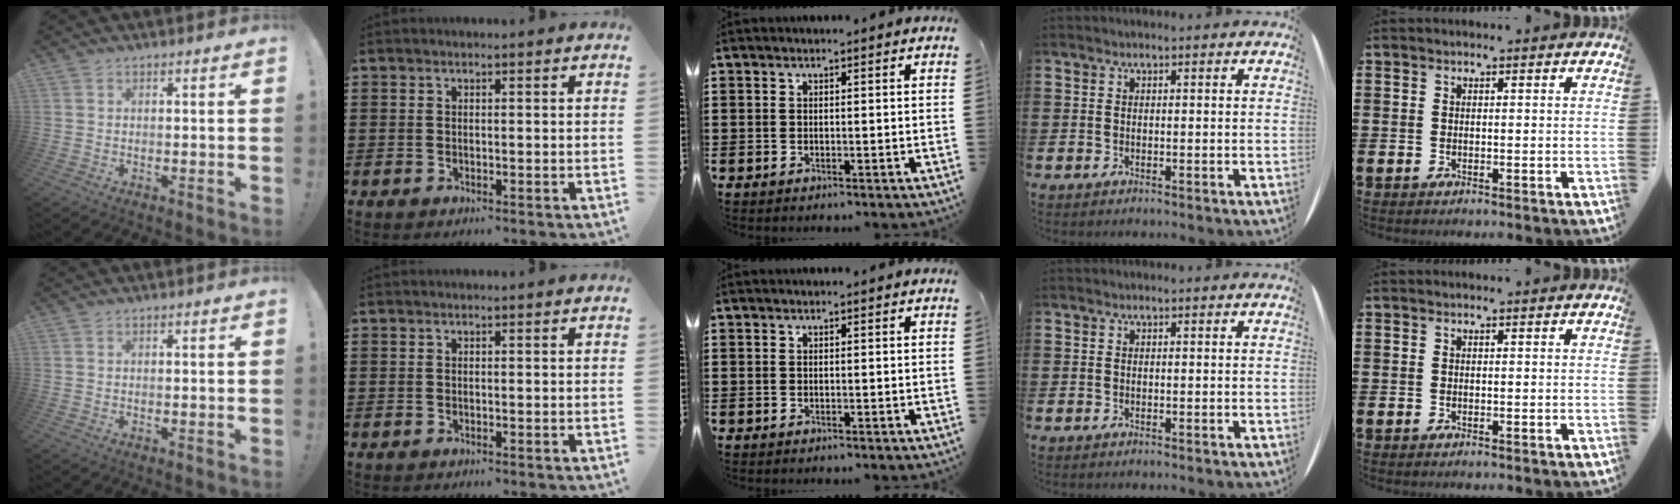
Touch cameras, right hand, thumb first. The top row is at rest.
{}